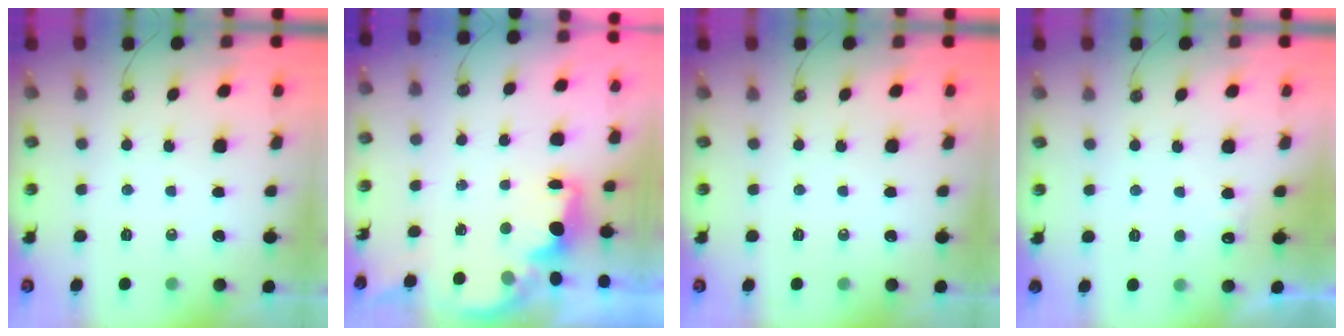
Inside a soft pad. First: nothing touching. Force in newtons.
{"total": 1.9, "press": 1.8, "slide": 0.7}
{"total": 0.0}
{"total": 5.9, "press": 5.8, "slide": 1.2}